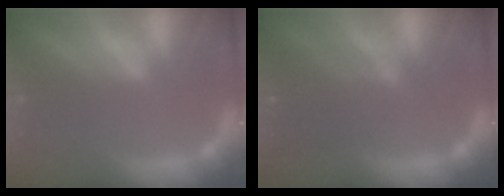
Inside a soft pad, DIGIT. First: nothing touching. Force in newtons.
{"total": 4.6}